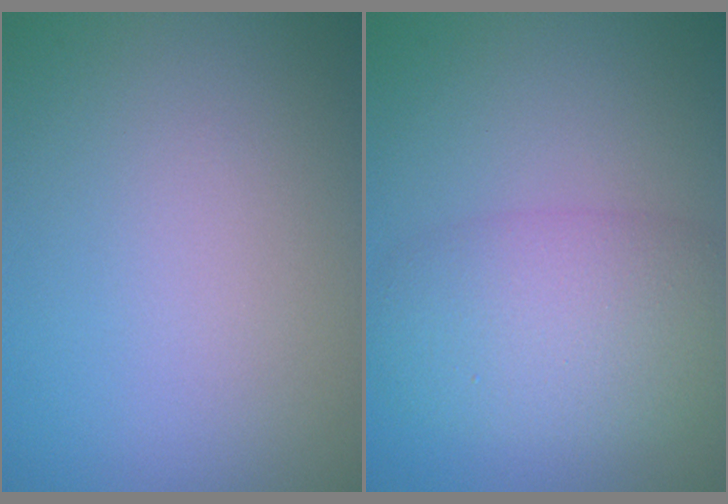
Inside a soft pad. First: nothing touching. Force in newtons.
{"total": 5.9, "press": 5.9, "slide": 0.4}